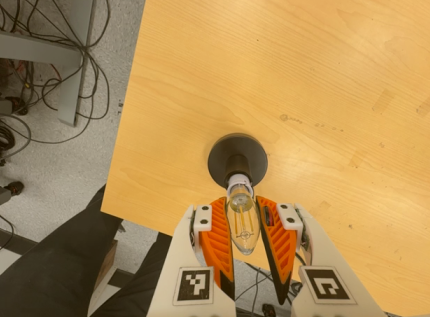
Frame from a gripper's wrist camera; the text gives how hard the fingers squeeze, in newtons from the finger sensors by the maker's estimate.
{"total": 15.1, "left": 14.8, "right": 15.4}